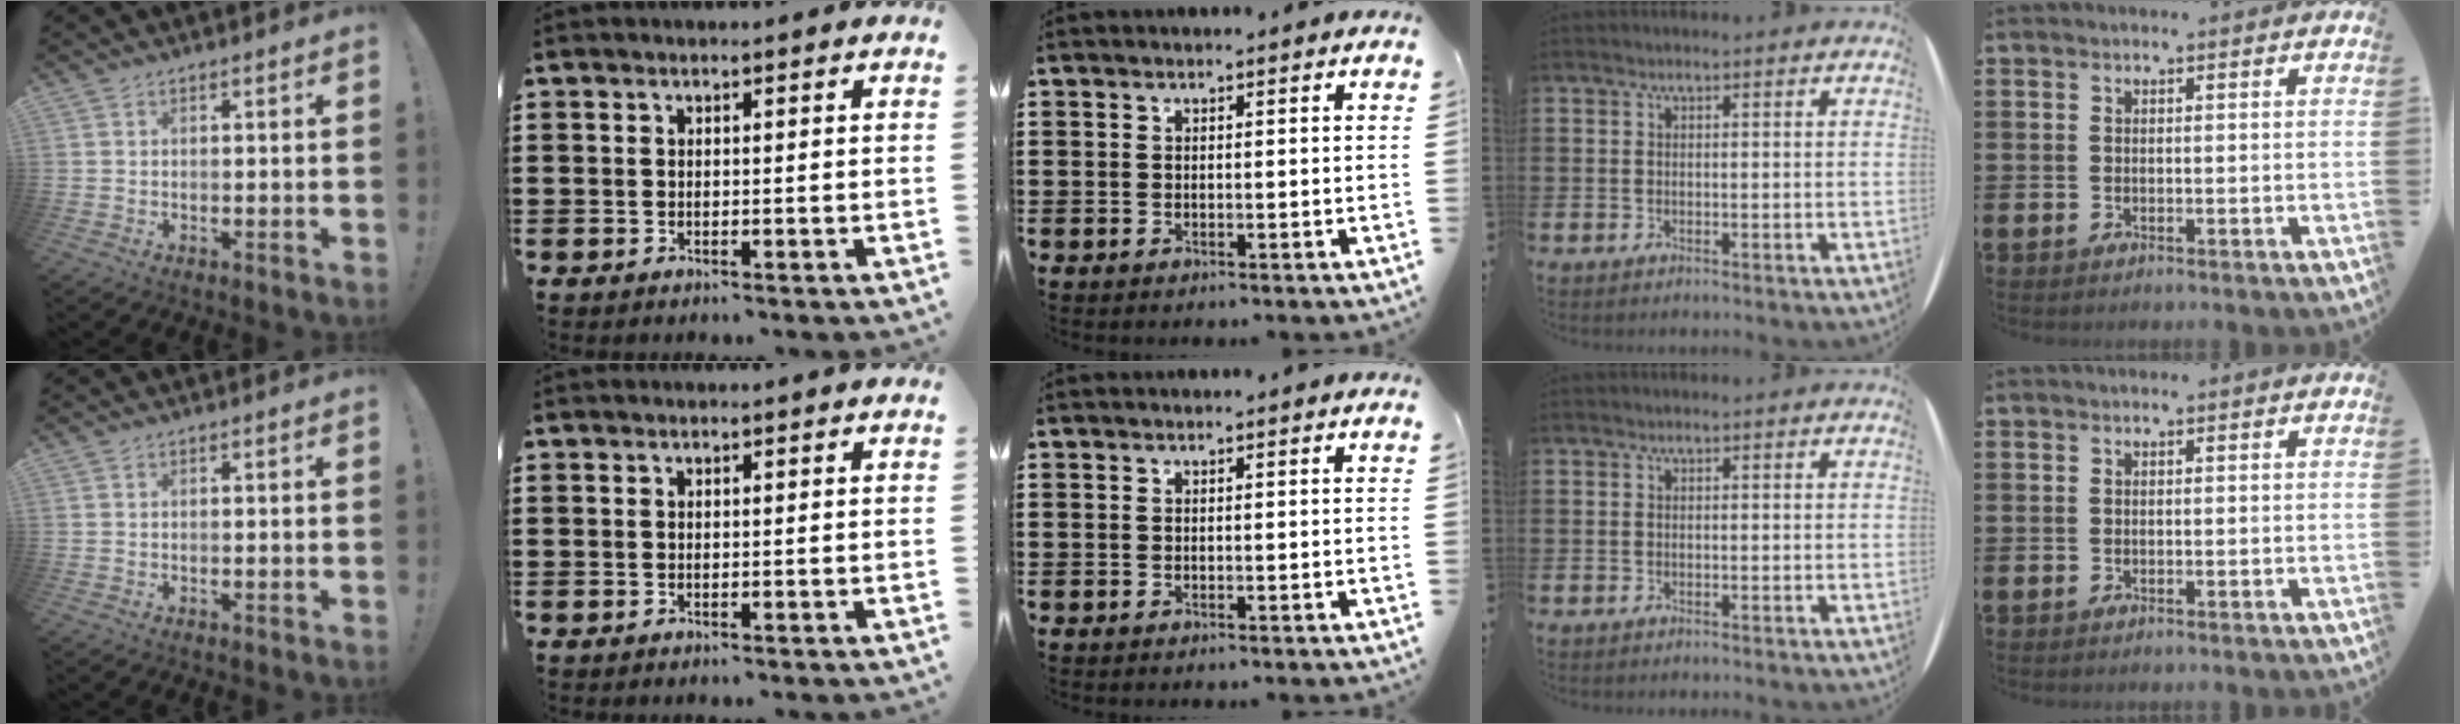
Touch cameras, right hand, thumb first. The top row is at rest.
{}